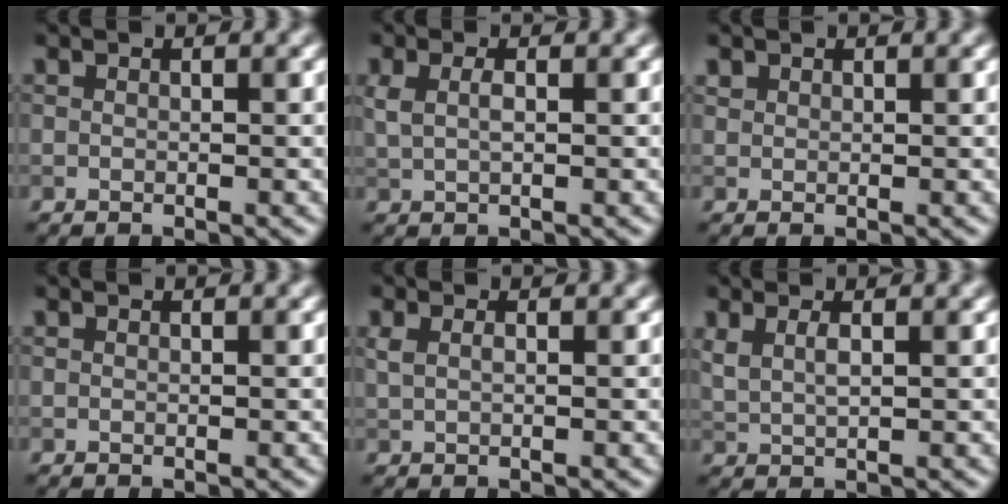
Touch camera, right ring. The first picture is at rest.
{"total": 1.6, "force": [0.6, 0.6, 1.4], "torque": [-0.033, 0.001, 0.013]}
{"total": 0.7, "force": [0.6, 0.3, 0.0], "torque": [0.001, 0.001, 0.014]}
{"total": 0.0}
{"total": 1.0, "force": [0.5, 0.4, 0.8], "torque": [-0.019, 0.000, 0.013]}
{"total": 1.8, "force": [1.0, 0.6, 1.4], "torque": [-0.027, -0.001, 0.022]}